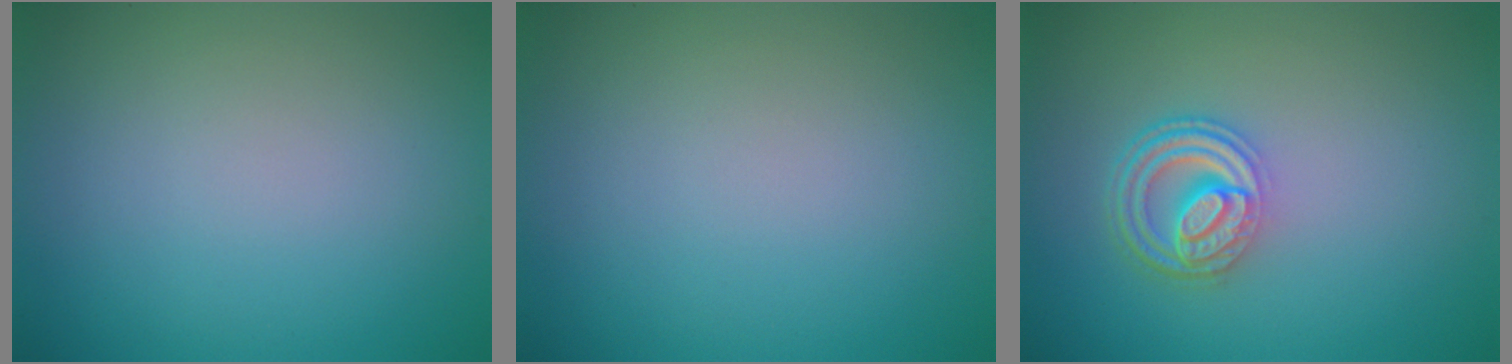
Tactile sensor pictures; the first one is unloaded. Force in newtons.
{"total": 0.0}
{"total": 4.5, "press": 3.3, "slide": 3.0}